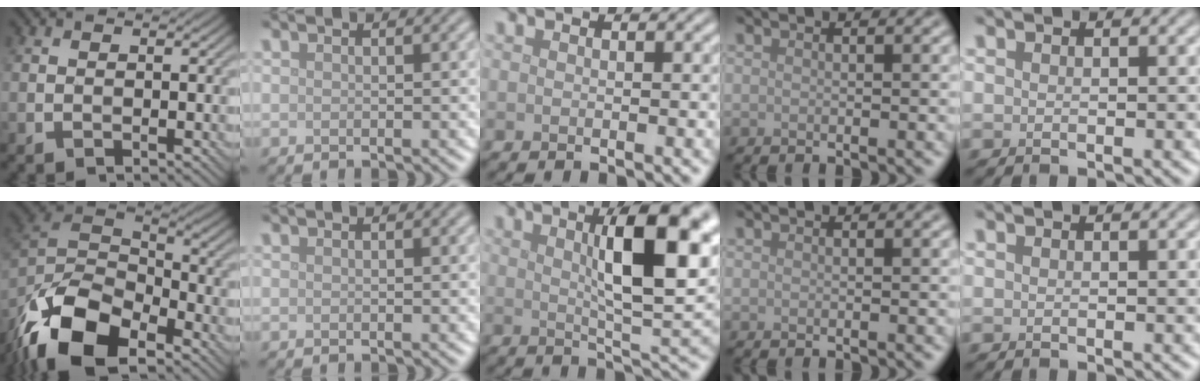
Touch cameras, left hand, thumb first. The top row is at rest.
{"thumb": {"total": 15.1, "force": [-9.6, 7.3, 9.1], "torque": [-0.212, -0.015, -0.179]}, "middle": {"total": 11.2, "force": [3.1, 3.0, 10.3], "torque": [-0.144, 0.006, 0.049]}}